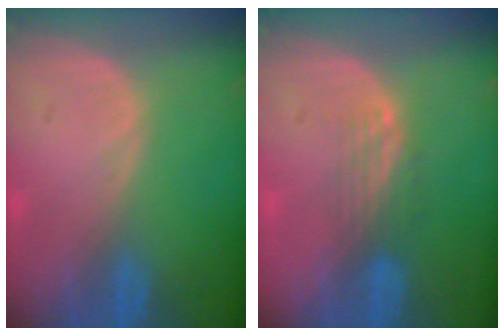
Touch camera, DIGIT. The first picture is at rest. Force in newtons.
{"total": 3.3, "press": 2.7, "slide": 1.9}